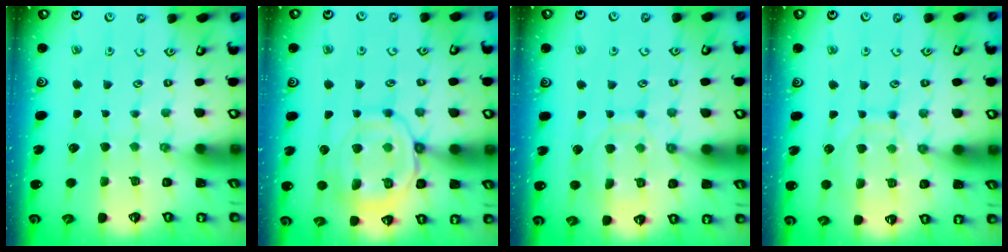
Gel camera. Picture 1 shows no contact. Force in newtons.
{"total": 12.7, "press": 12.7, "slide": 1.0}
{"total": 10.5, "press": 10.5, "slide": 0.7}
{"total": 9.3, "press": 9.3, "slide": 0.8}